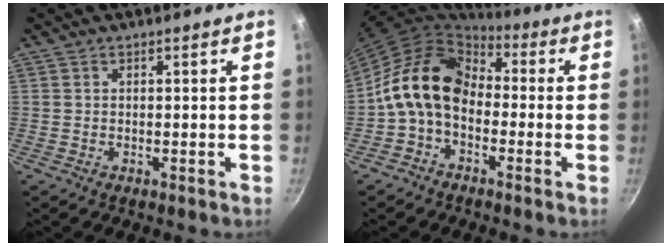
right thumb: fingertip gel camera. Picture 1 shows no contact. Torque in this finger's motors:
{"motor_torque": [2.49, 2.52, 1.40, -1.37, 0.23]}